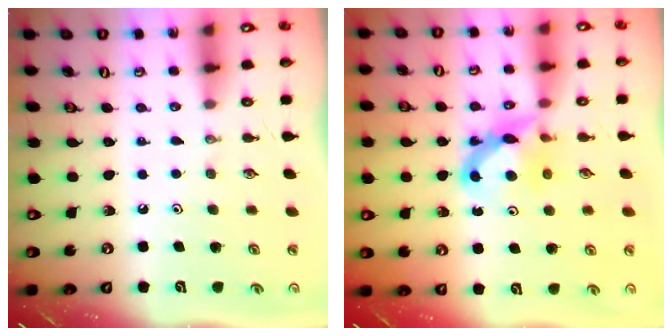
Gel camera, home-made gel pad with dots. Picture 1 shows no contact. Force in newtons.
{"total": 7.7, "press": 7.6, "slide": 0.8}